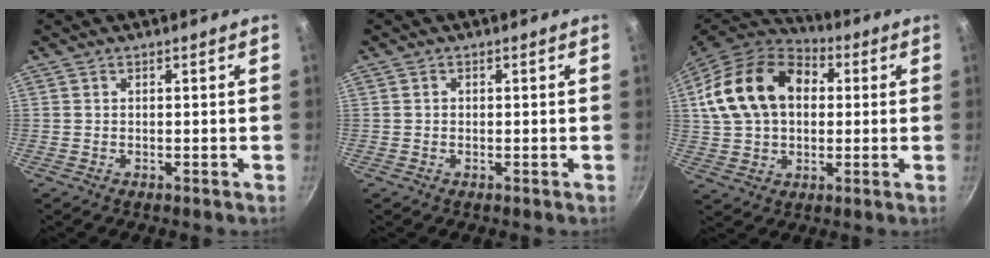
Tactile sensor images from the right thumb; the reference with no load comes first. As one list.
[{"total": 0.6, "force": [0.0, 0.6, 0.2], "torque": [-0.001, 0.003, 0.000]}, {"total": 20.6, "force": [4.1, 14.6, 14.0], "torque": [-0.240, 0.030, 0.064]}]